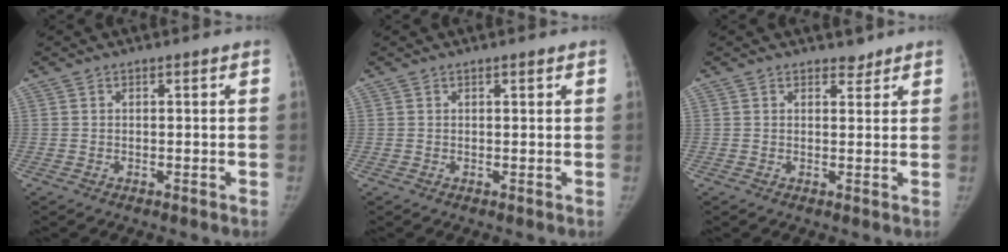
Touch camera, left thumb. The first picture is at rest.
{"total": 0.8, "force": [0.5, 0.3, 0.5], "torque": [-0.004, -0.001, 0.008]}
{"total": 1.8, "force": [1.5, 1.0, 0.1], "torque": [0.015, -0.010, 0.017]}